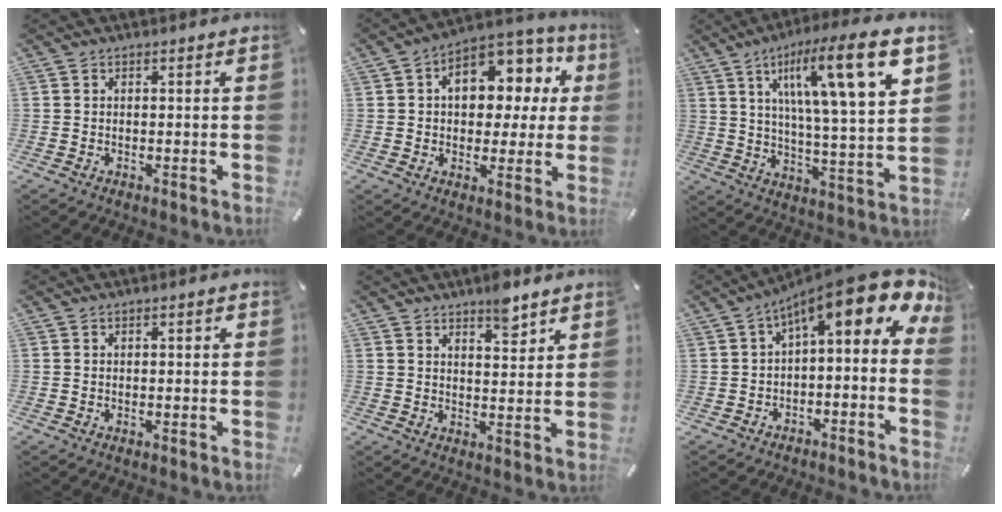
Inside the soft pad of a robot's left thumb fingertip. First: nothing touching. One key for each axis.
{"total": 12.3, "fx": 2.9, "fy": 8.7, "fz": 8.3, "tx": -0.116, "ty": -0.015, "tz": 0.051}
{"total": 17.9, "fx": 9.2, "fy": 3.7, "fz": 15.0, "tx": -0.236, "ty": -0.040, "tz": 0.134}
{"total": 0.6, "fx": 0.3, "fy": 0.4, "fz": 0.4, "tx": -0.008, "ty": 0.004, "tz": 0.004}
{"total": 6.2, "fx": 5.1, "fy": 2.1, "fz": 2.8, "tx": -0.018, "ty": -0.040, "tz": 0.084}
{"total": 13.0, "fx": 6.5, "fy": 4.2, "fz": 10.5, "tx": -0.159, "ty": -0.053, "tz": 0.107}